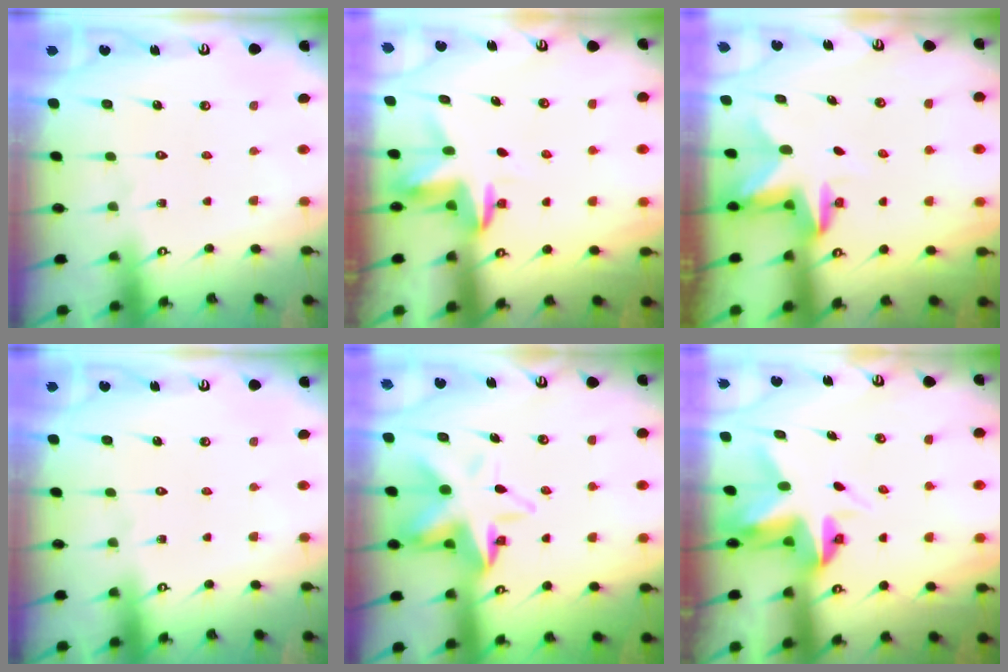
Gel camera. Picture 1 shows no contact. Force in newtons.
{"total": 3.6, "press": 3.6, "slide": 0.2}
{"total": 2.7, "press": 2.7, "slide": 0.5}
{"total": 0.0}
{"total": 9.5, "press": 9.4, "slide": 1.7}
{"total": 4.2, "press": 4.2, "slide": 0.2}